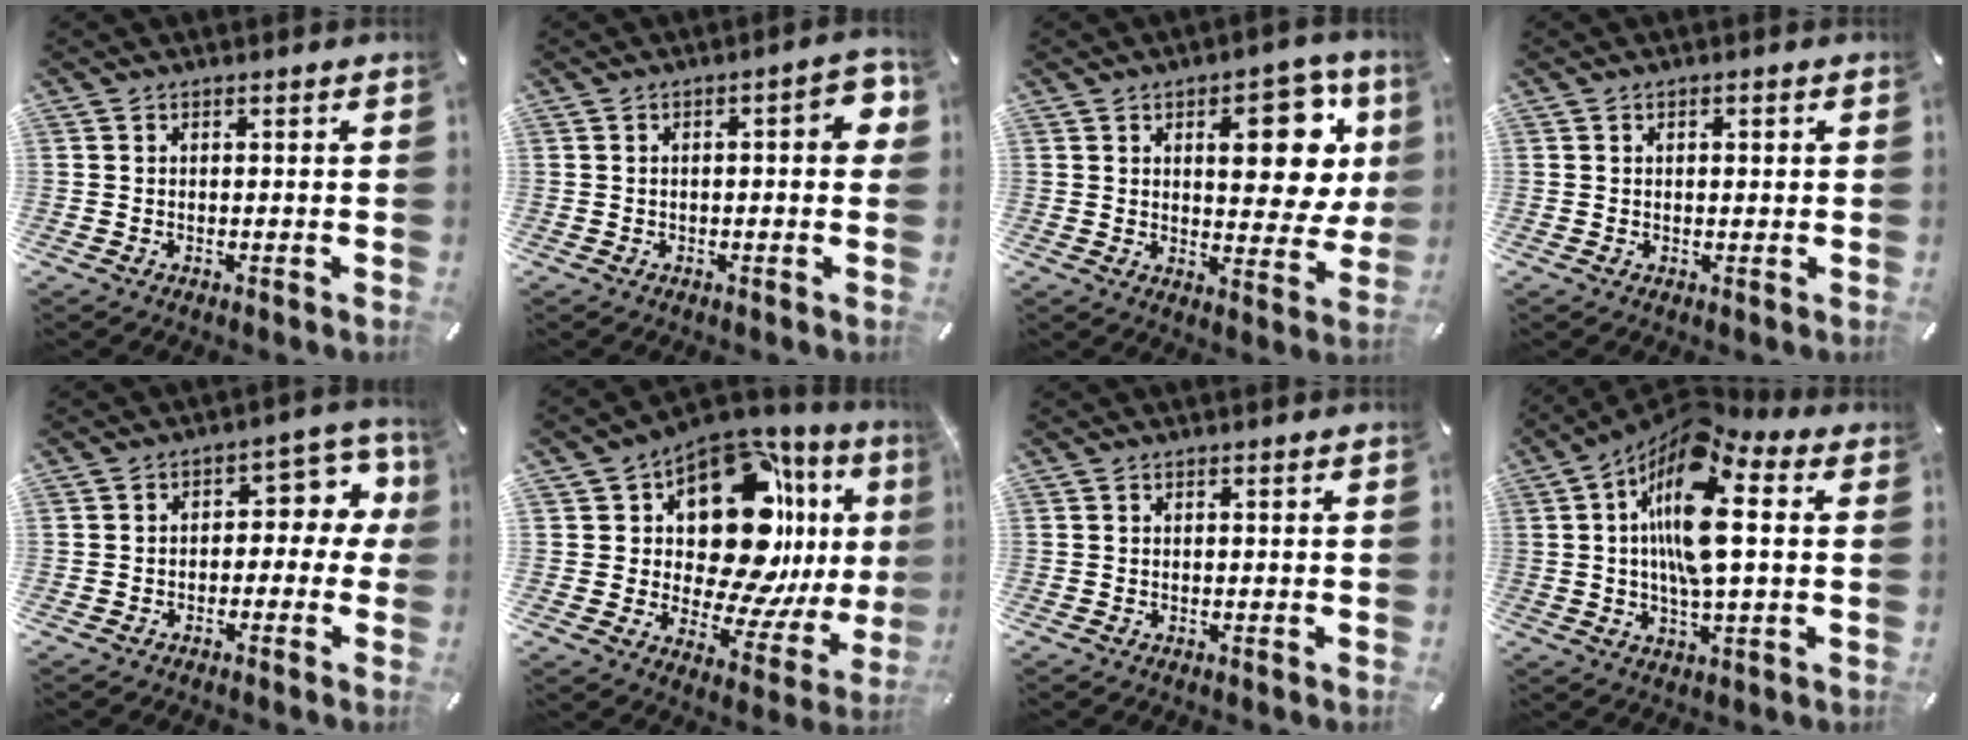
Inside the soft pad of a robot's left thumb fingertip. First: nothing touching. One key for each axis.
{"total": 6.4, "fx": 0.1, "fy": 2.4, "fz": 6.0, "tx": -0.072, "ty": 0.000, "tz": -0.001}
{"total": 17.1, "fx": 6.4, "fy": 8.5, "fz": 13.3, "tx": -0.158, "ty": -0.026, "tz": 0.097}
{"total": 1.2, "fx": 0.2, "fy": 0.8, "fz": 0.9, "tx": -0.018, "ty": 0.006, "tz": 0.002}
{"total": 7.8, "fx": 1.1, "fy": 5.0, "fz": 5.9, "tx": -0.072, "ty": -0.008, "tz": 0.011}
{"total": 21.8, "fx": 6.1, "fy": 13.0, "fz": 16.4, "tx": -0.261, "ty": -0.064, "tz": 0.101}
{"total": 0.0}
{"total": 17.5, "fx": 3.6, "fy": 6.7, "fz": 15.8, "tx": -0.309, "ty": -0.010, "tz": 0.053}